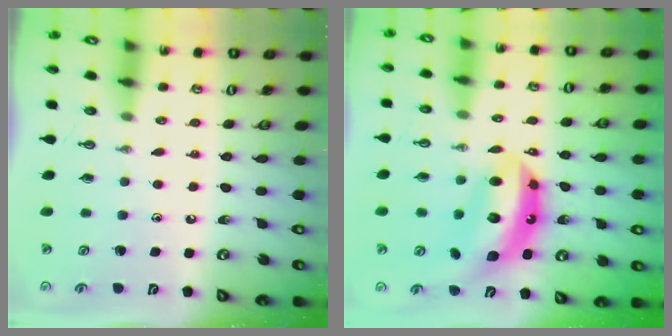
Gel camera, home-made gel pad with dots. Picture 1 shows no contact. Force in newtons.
{"total": 13.6, "press": 13.6, "slide": 1.1}